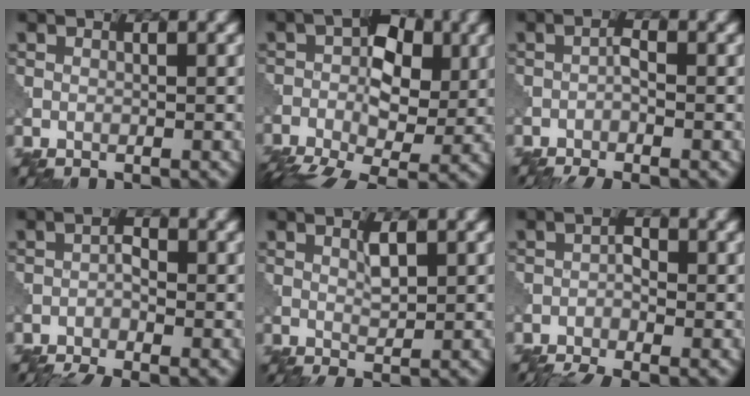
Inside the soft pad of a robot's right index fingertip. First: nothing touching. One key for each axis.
{"total": 9.9, "fx": -2.1, "fy": 5.8, "fz": 7.8, "tx": -0.119, "ty": -0.003, "tz": -0.042}
{"total": 2.8, "fx": -1.8, "fy": 0.5, "fz": 2.0, "tx": -0.041, "ty": -0.003, "tz": -0.042}
{"total": 3.6, "fx": -2.7, "fy": 0.9, "fz": 2.3, "tx": -0.041, "ty": -0.009, "tz": -0.059}
{"total": 1.8, "fx": 0.5, "fy": 0.2, "fz": 1.7, "tx": -0.032, "ty": 0.000, "tz": 0.008}
{"total": 4.2, "fx": -3.0, "fy": 1.3, "fz": 2.6, "tx": -0.045, "ty": -0.011, "tz": -0.065}